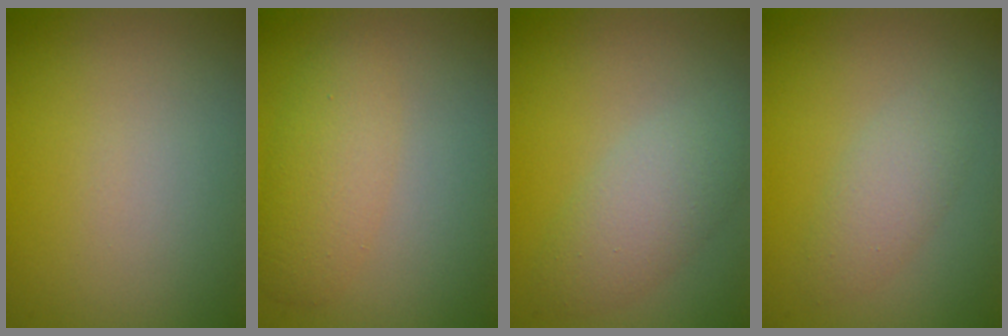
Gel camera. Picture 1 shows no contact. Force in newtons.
{"total": 3.0, "press": 3.0, "slide": 0.1}
{"total": 3.5, "press": 3.5, "slide": 0.2}
{"total": 2.2, "press": 2.2, "slide": 0.0}